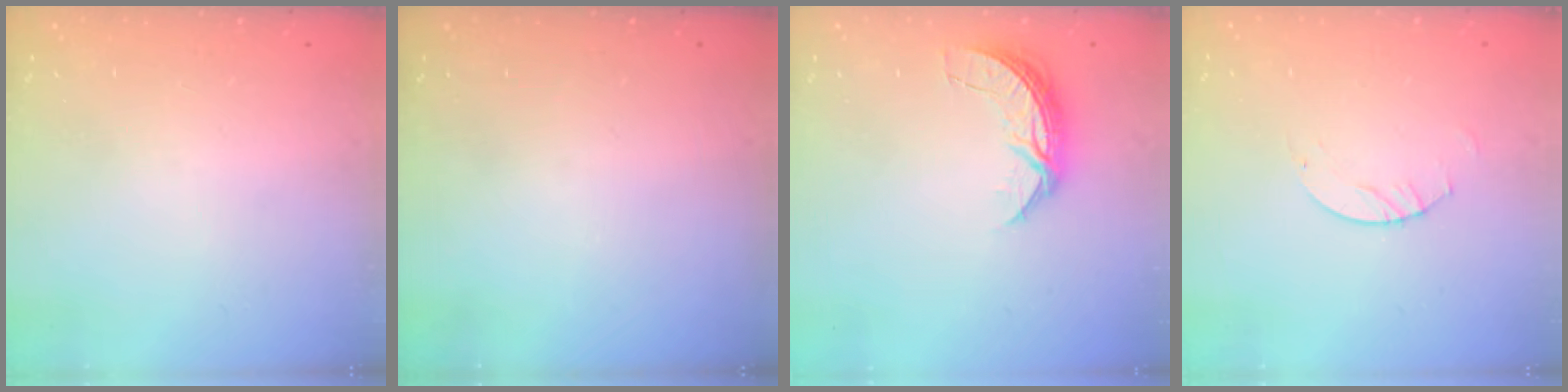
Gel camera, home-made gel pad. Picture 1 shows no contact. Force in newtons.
{"total": 0.0}
{"total": 6.9, "press": 6.8, "slide": 0.5}
{"total": 2.0, "press": 2.0, "slide": 0.2}